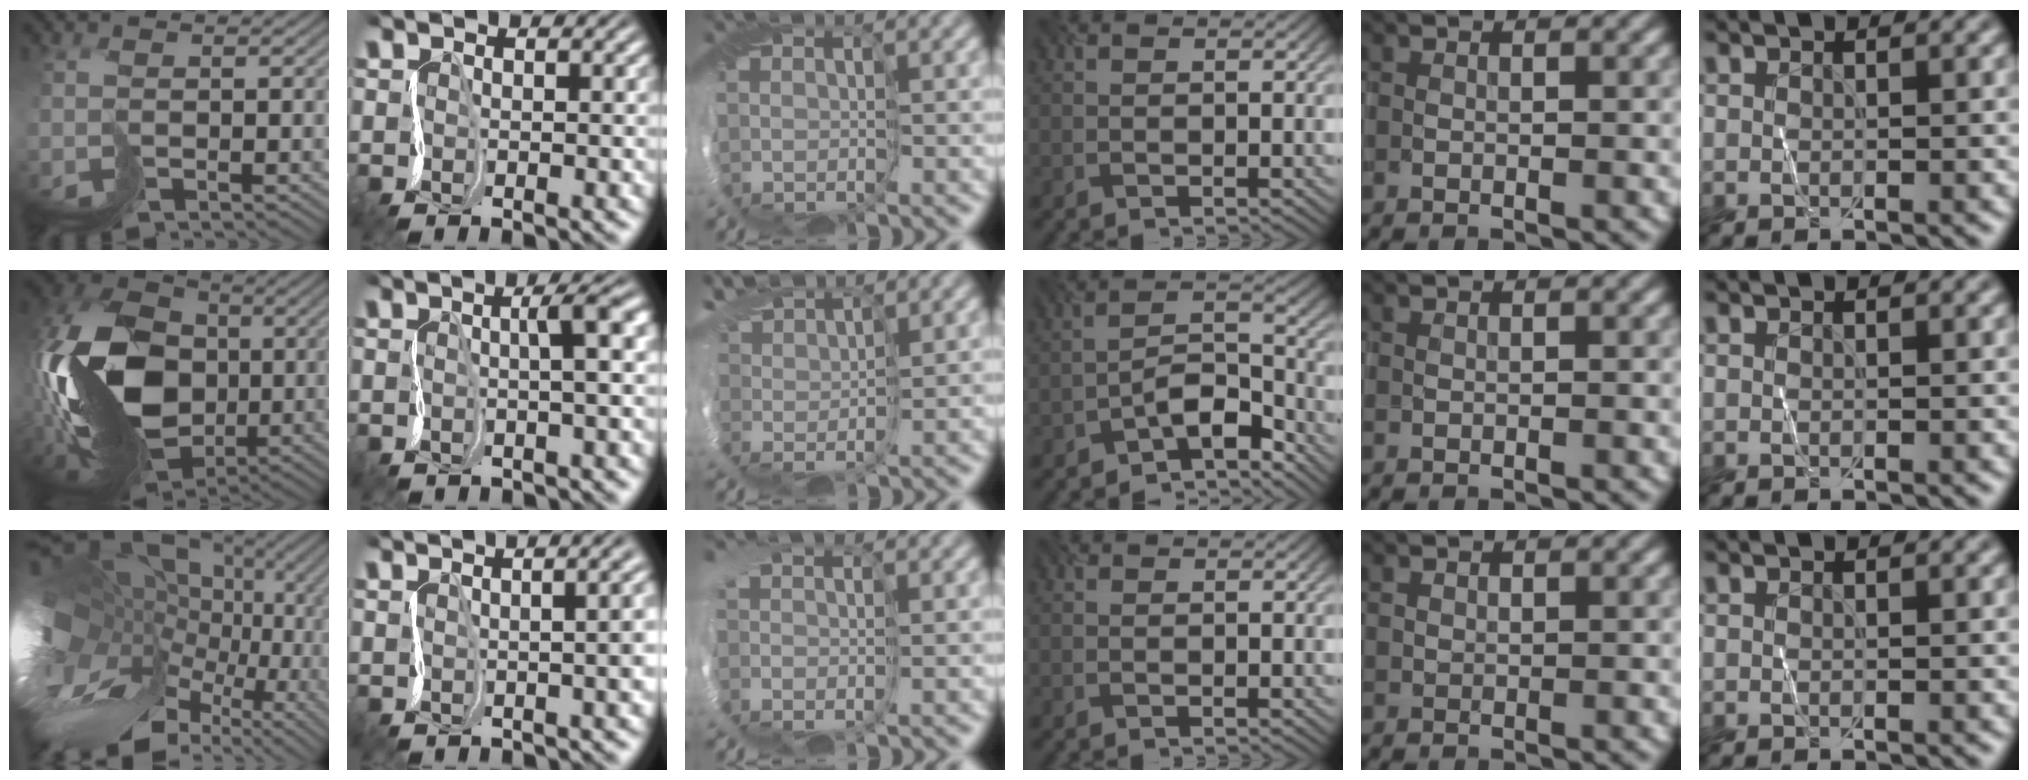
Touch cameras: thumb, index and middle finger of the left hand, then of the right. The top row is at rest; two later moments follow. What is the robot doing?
{"motion": "cut", "object": "receipt paper"}